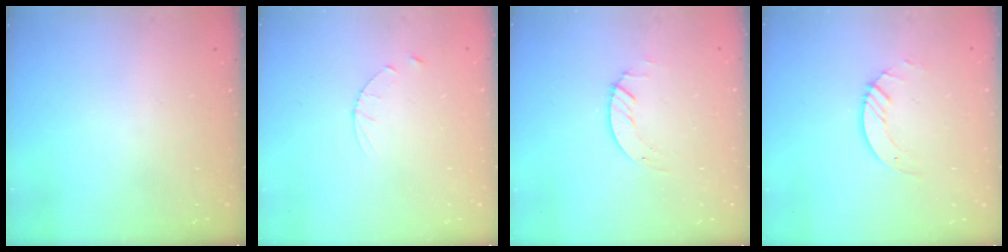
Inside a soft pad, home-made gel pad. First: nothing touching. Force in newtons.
{"total": 3.1, "press": 3.1, "slide": 0.3}
{"total": 1.3, "press": 1.2, "slide": 0.1}
{"total": 3.0, "press": 3.0, "slide": 0.3}